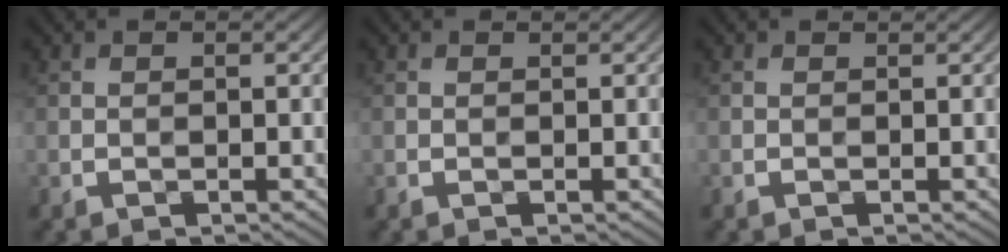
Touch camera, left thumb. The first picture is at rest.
{"total": 0.0}
{"total": 0.5, "force": [0.0, 0.0, -0.5], "torque": [0.008, -0.002, 0.002]}